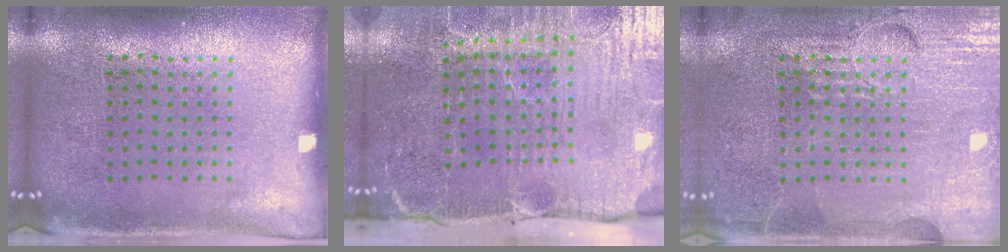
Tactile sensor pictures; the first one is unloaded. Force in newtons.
{"total": 5.4, "press": 4.6, "slide": 2.9}
{"total": 5.6, "press": 5.5, "slide": 0.8}